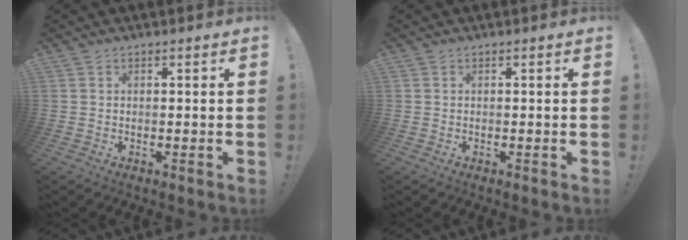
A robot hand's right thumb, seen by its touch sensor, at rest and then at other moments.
{"total": 0.0}